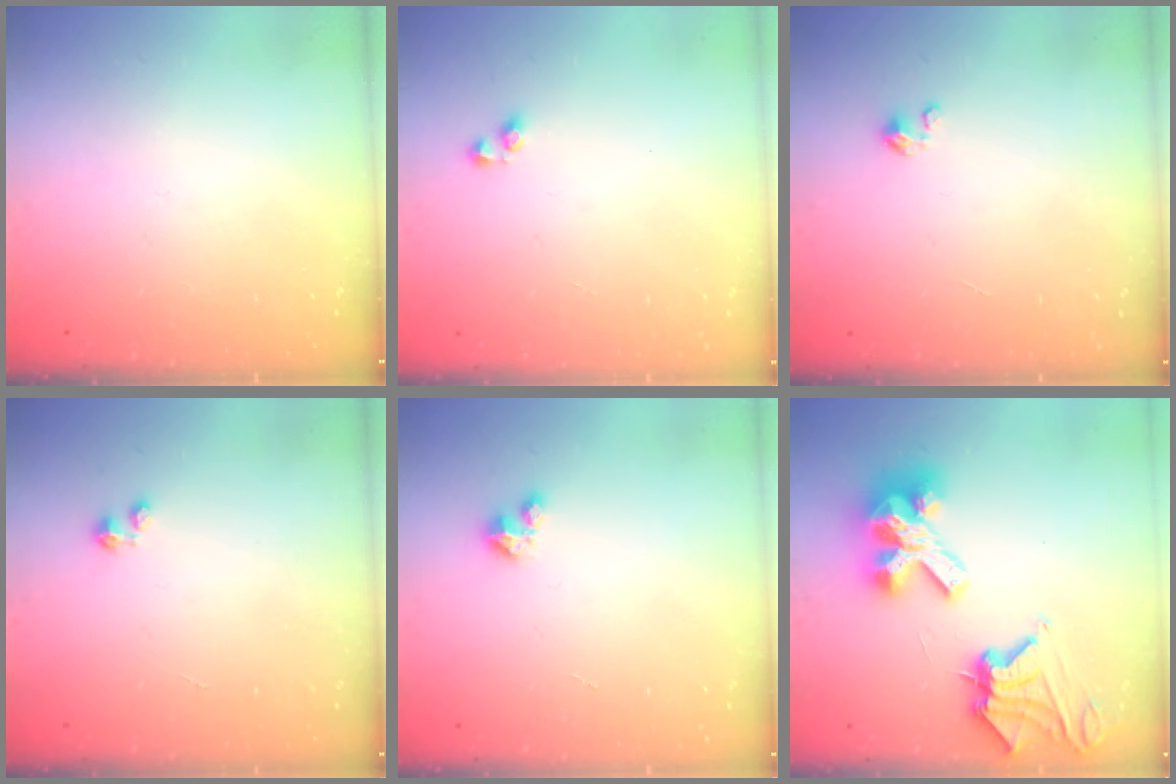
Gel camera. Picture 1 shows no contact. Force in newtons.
{"total": 3.1, "press": 3.1, "slide": 0.2}
{"total": 0.0}
{"total": 0.0}
{"total": 1.5, "press": 1.5, "slide": 0.2}
{"total": 14.5, "press": 14.3, "slide": 1.8}